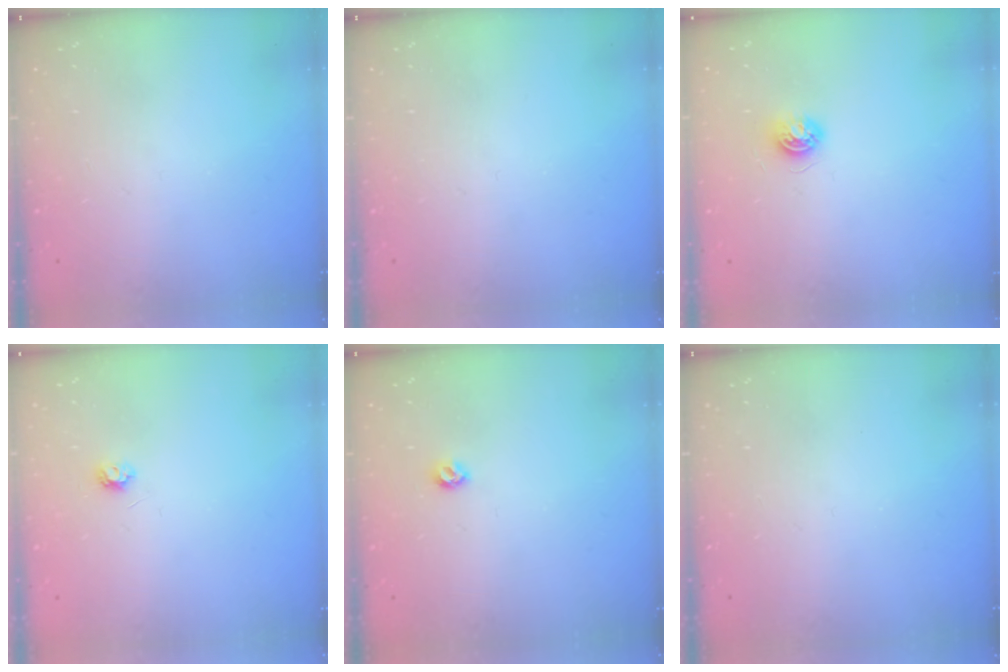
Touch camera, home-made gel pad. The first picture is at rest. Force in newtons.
{"total": 0.0}
{"total": 5.4, "press": 5.4, "slide": 0.5}
{"total": 3.9, "press": 3.8, "slide": 0.6}
{"total": 5.3, "press": 5.3, "slide": 0.7}
{"total": 0.0}